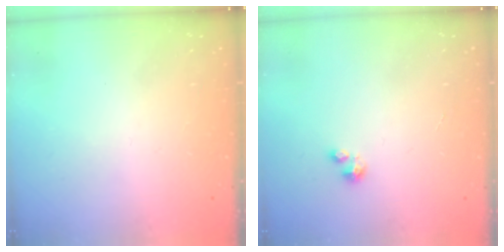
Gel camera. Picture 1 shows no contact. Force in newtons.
{"total": 0.9, "press": 0.9, "slide": 0.3}